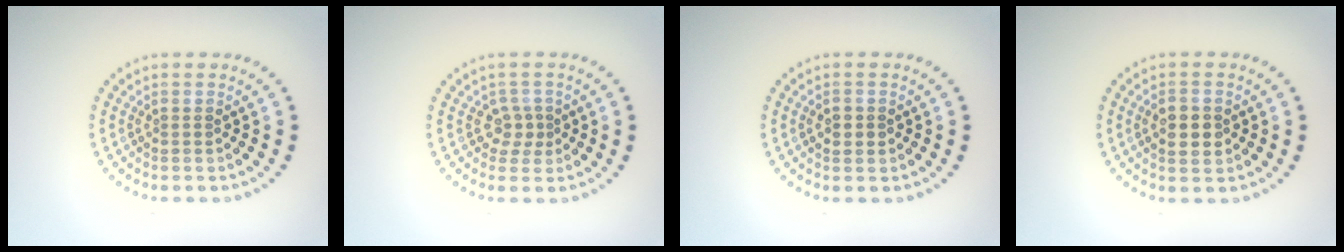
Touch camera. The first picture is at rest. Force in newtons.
{"total": 1.7, "press": 1.4, "slide": 1.1}
{"total": 1.2, "press": 1.2, "slide": 0.1}
{"total": 2.4, "press": 2.4, "slide": 0.1}